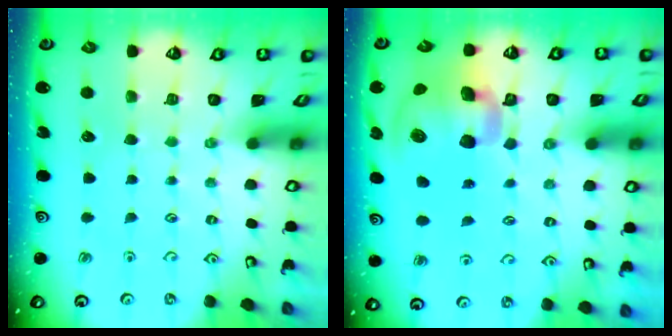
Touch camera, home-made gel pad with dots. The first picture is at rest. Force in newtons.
{"total": 17.1, "press": 16.9, "slide": 2.7}